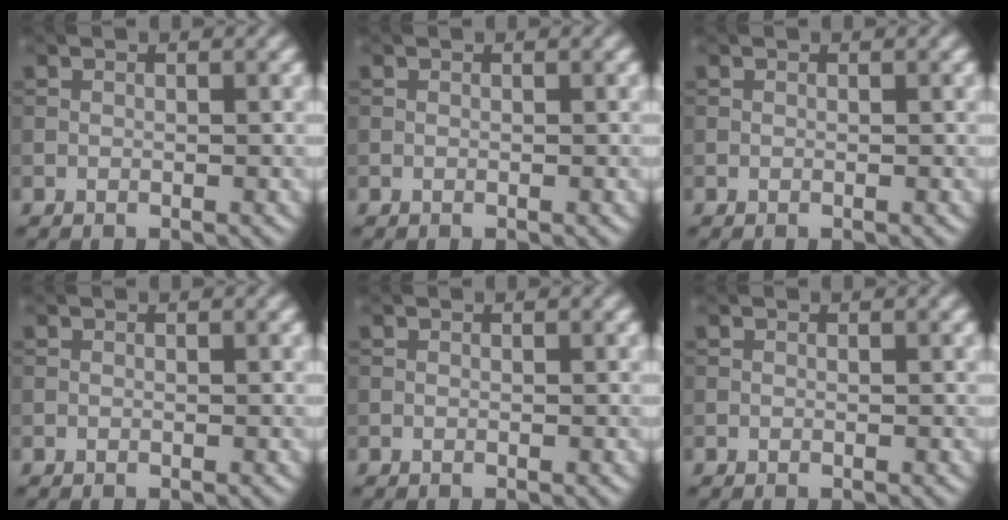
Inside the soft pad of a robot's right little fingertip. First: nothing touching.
{"total": 0.0}
{"total": 0.0}
{"total": 0.0}
{"total": 0.0}
{"total": 0.0}